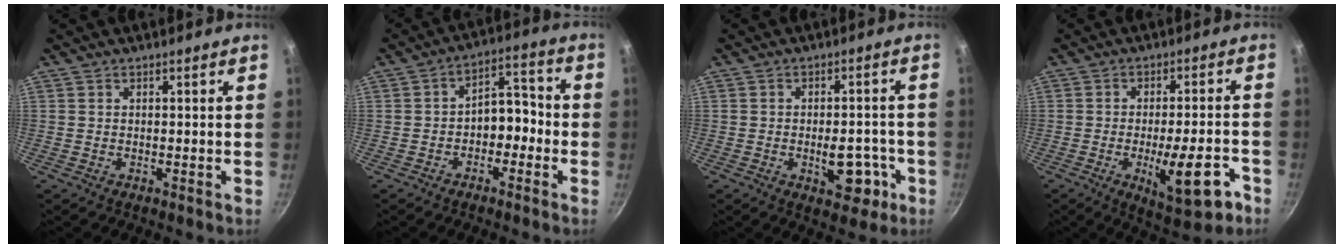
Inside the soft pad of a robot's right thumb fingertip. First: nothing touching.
{"total": 7.8, "force": [-1.8, 5.1, 5.6], "torque": [-0.050, 0.041, -0.042]}
{"total": 7.7, "force": [-2.7, 4.3, 5.8], "torque": [-0.056, 0.023, -0.028]}
{"total": 12.0, "force": [-4.8, 3.9, 10.3], "torque": [-0.147, 0.017, -0.062]}